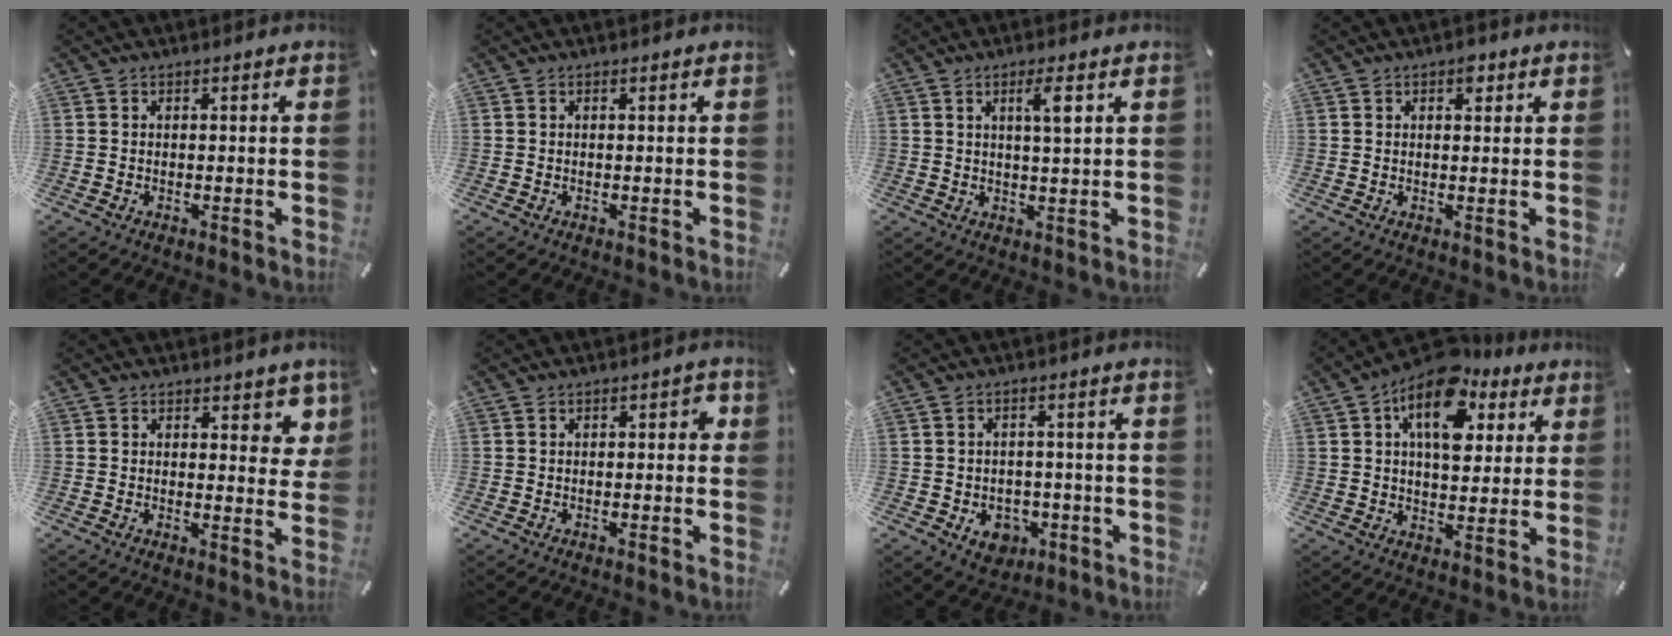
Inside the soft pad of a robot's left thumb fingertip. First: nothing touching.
{"total": 0.0}
{"total": 4.4, "force": [1.8, 0.4, 4.0], "torque": [-0.077, -0.002, 0.025]}
{"total": 2.4, "force": [1.1, 1.4, 1.5], "torque": [-0.009, -0.006, 0.014]}
{"total": 5.1, "force": [3.2, 2.9, 2.7], "torque": [-0.012, -0.022, 0.049]}
{"total": 1.8, "force": [-0.2, 1.1, 1.5], "torque": [-0.028, 0.007, -0.006]}
{"total": 5.9, "force": [-1.9, 5.0, 2.6], "torque": [-0.035, 0.009, -0.032]}
{"total": 15.6, "force": [7.2, 9.3, 10.3], "torque": [-0.151, -0.024, 0.123]}